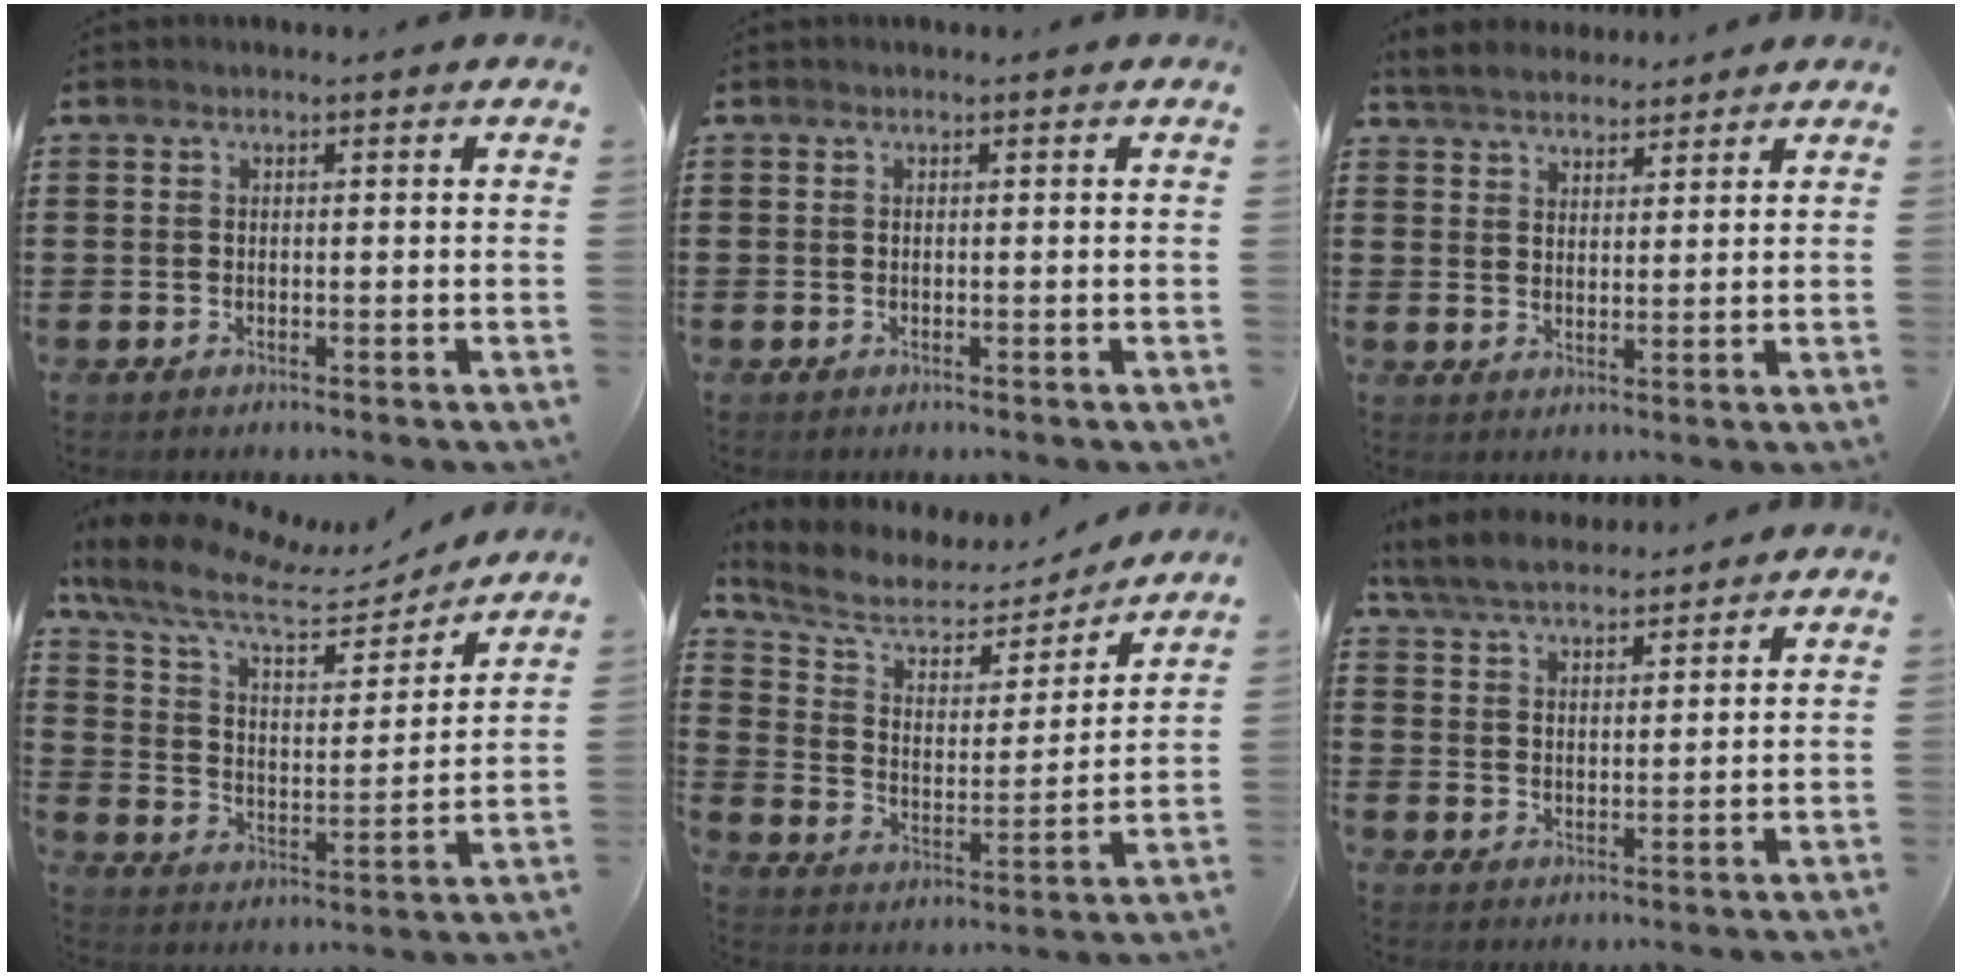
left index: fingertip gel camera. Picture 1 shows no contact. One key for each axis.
{"total": 0.0}
{"total": 3.7, "fx": 3.5, "fy": 1.0, "fz": 0.3, "tx": -0.021, "ty": -0.005, "tz": 0.066}
{"total": 10.6, "fx": 8.0, "fy": 3.4, "fz": 6.0, "tx": -0.145, "ty": -0.034, "tz": 0.137}
{"total": 7.3, "fx": 5.6, "fy": 3.1, "fz": 3.5, "tx": -0.097, "ty": -0.028, "tz": 0.093}
{"total": 5.4, "fx": 5.1, "fy": 1.2, "fz": 1.5, "tx": -0.049, "ty": -0.012, "tz": 0.093}